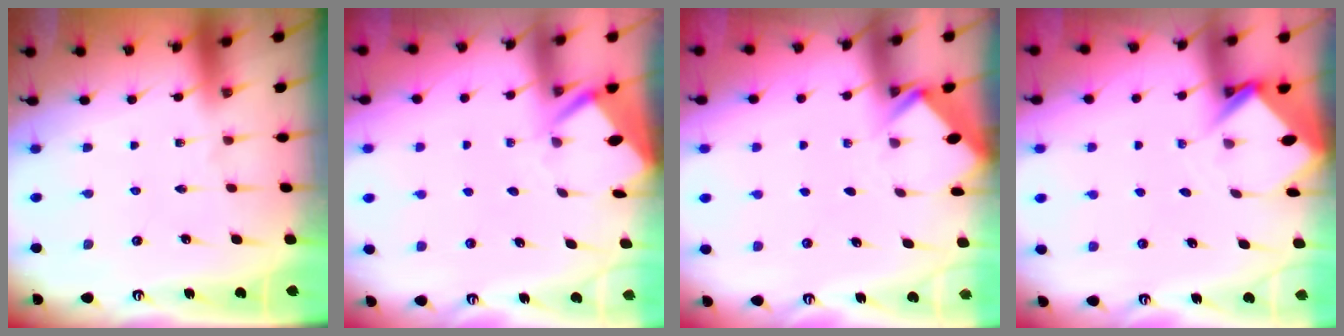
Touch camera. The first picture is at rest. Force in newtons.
{"total": 3.8, "press": 3.8, "slide": 0.3}
{"total": 4.4, "press": 4.3, "slide": 0.5}
{"total": 3.6, "press": 3.6, "slide": 0.3}